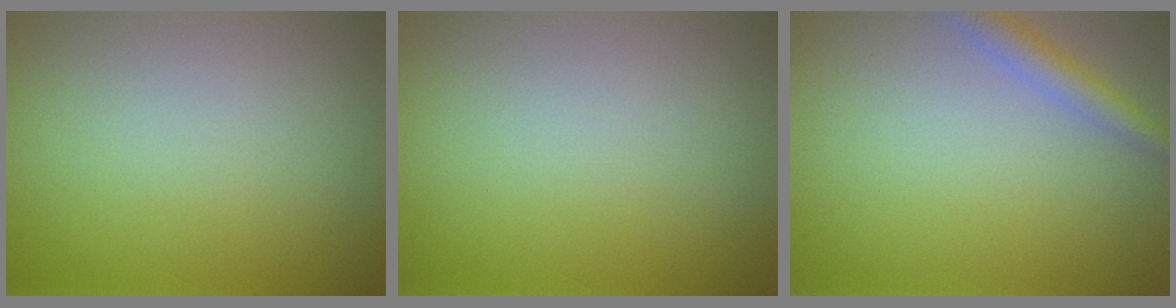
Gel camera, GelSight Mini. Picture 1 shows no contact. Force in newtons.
{"total": 0.0}
{"total": 2.6, "press": 2.6, "slide": 0.2}